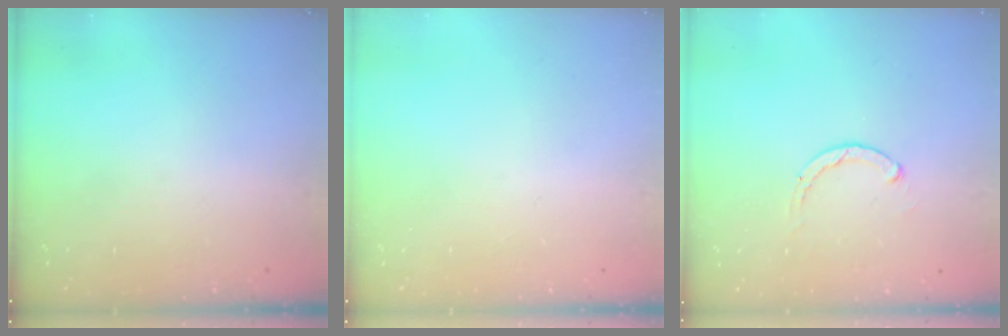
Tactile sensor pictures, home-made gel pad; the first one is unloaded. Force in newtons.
{"total": 0.0}
{"total": 1.1, "press": 1.0, "slide": 0.3}